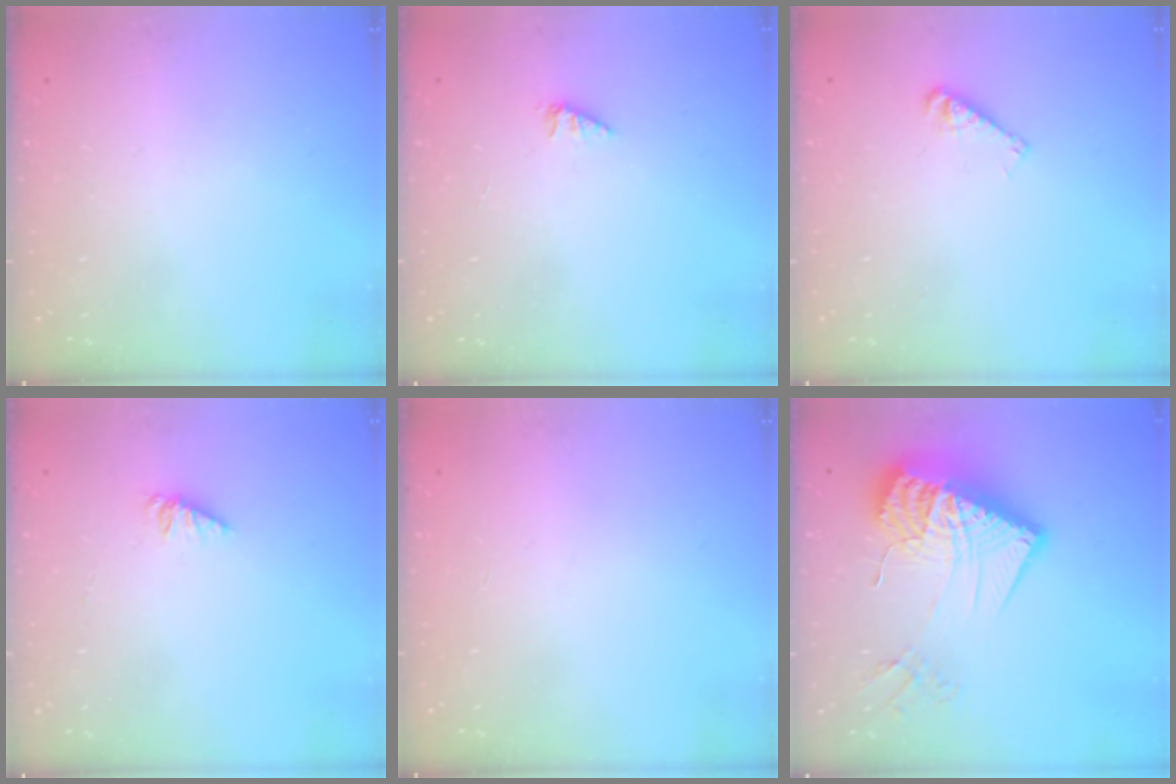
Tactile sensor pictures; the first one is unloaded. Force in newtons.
{"total": 1.4, "press": 1.4, "slide": 0.3}
{"total": 4.5, "press": 4.5, "slide": 0.3}
{"total": 1.4, "press": 1.4, "slide": 0.2}
{"total": 0.0}
{"total": 23.4, "press": 23.3, "slide": 1.8}